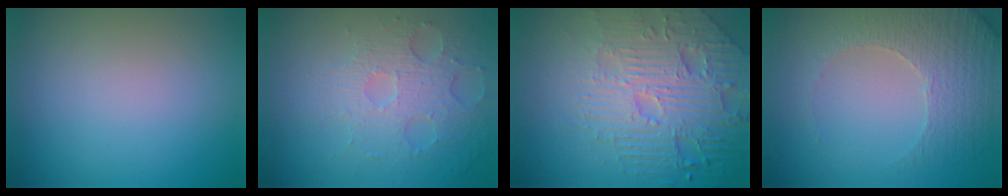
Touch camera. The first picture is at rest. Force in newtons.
{"total": 3.8, "press": 3.3, "slide": 1.9}
{"total": 8.1, "press": 5.9, "slide": 5.5}
{"total": 4.9, "press": 3.6, "slide": 3.3}